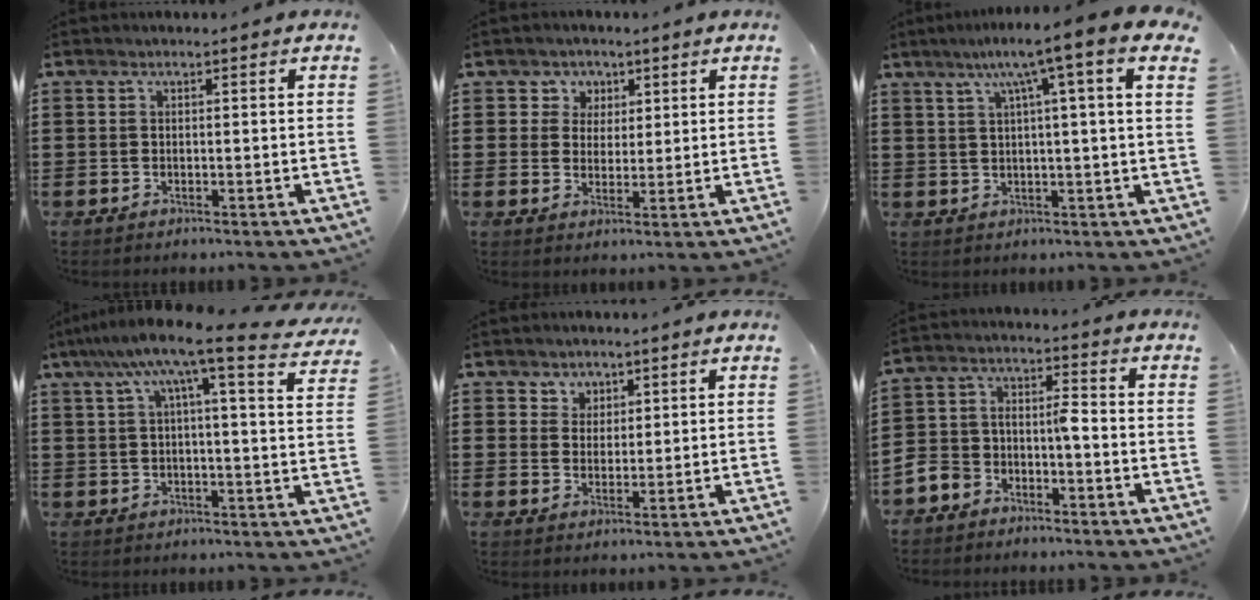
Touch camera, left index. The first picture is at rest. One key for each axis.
{"total": 3.5, "fx": 1.6, "fy": 3.1, "fz": 0.0, "tx": -0.011, "ty": 0.011, "tz": 0.025}
{"total": 7.2, "fx": 3.2, "fy": -0.6, "fz": 6.5, "tx": -0.135, "ty": -0.006, "tz": 0.044}
{"total": 9.4, "fx": 6.5, "fy": 0.4, "fz": 6.9, "tx": -0.146, "ty": -0.026, "tz": 0.104}
{"total": 2.9, "fx": 1.8, "fy": 2.2, "fz": -0.3, "tx": -0.008, "ty": 0.009, "tz": 0.033}
{"total": 4.9, "fx": -3.8, "fy": 2.1, "fz": 2.3, "tx": -0.060, "ty": -0.003, "tz": -0.082}